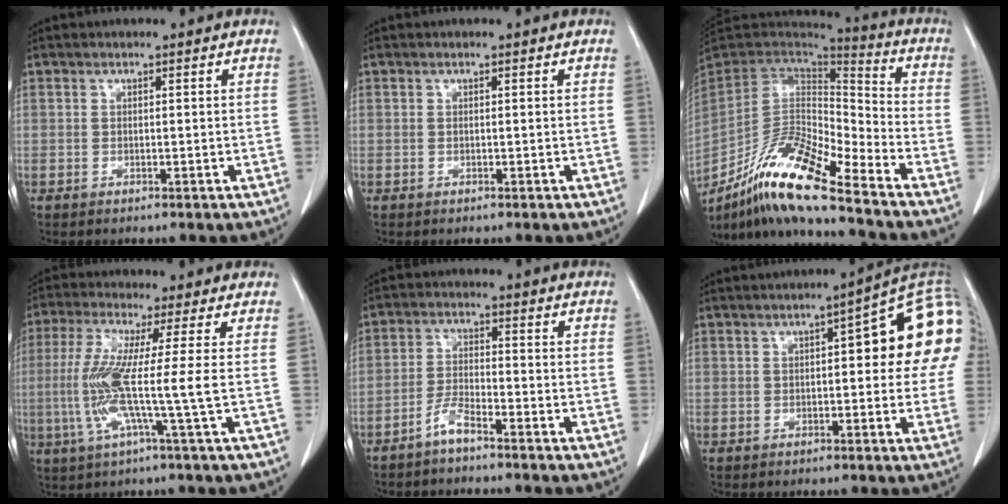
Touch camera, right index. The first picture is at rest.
{"total": 0.0}
{"total": 16.9, "force": [-12.5, 2.2, 11.2], "torque": [-0.207, 0.002, -0.230]}
{"total": 9.6, "force": [-0.8, -1.5, 9.4], "torque": [-0.200, -0.014, -0.020]}
{"total": 3.5, "force": [-3.0, 0.2, 1.9], "torque": [-0.043, -0.001, -0.064]}
{"total": 13.1, "force": [2.1, 3.2, 12.5], "torque": [-0.153, 0.042, 0.019]}